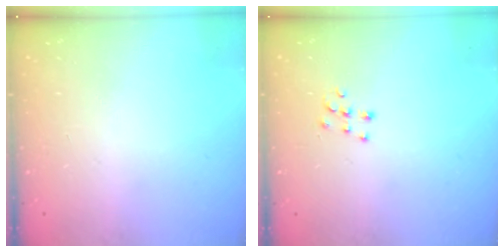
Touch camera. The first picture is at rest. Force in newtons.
{"total": 6.2, "press": 6.1, "slide": 0.9}